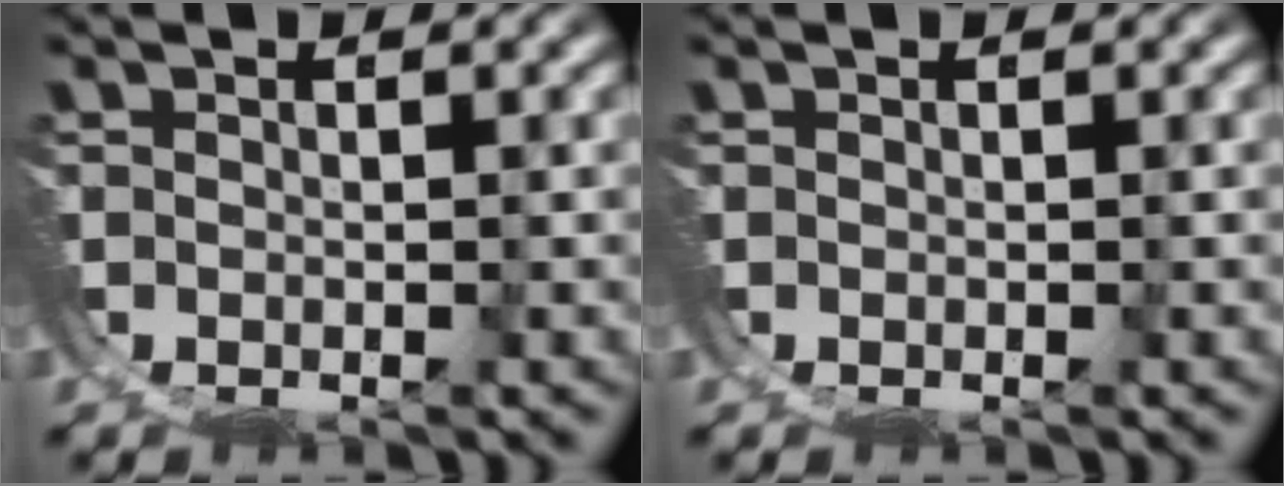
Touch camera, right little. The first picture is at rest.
{"total": 0.0}